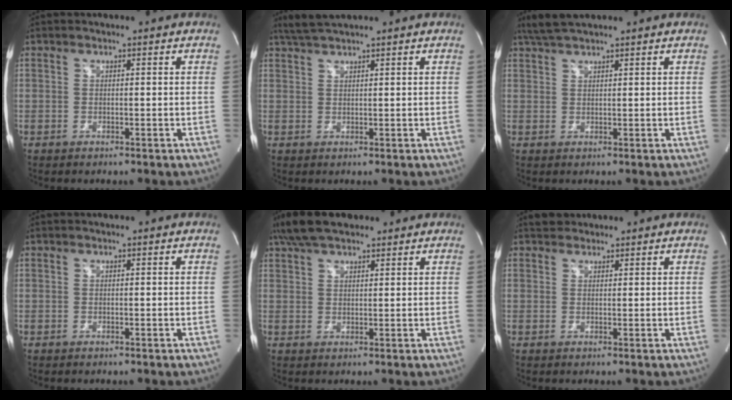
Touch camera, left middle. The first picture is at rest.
{"total": 3.3, "force": [2.9, -0.3, 1.4], "torque": [-0.034, 0.013, 0.061]}
{"total": 4.2, "force": [3.6, 0.3, 2.1], "torque": [-0.046, 0.020, 0.071]}
{"total": 0.0}
{"total": 7.9, "force": [6.2, 2.6, 4.2], "torque": [-0.085, 0.031, 0.114]}
{"total": 1.9, "force": [1.7, 1.0, 0.1], "torque": [-0.002, 0.014, 0.026]}